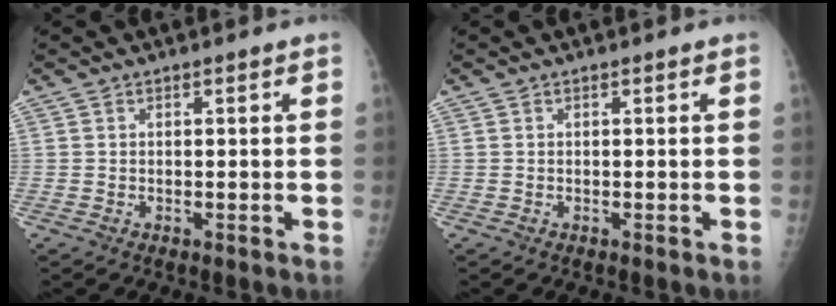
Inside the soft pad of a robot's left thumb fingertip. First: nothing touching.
{"total": 0.0}